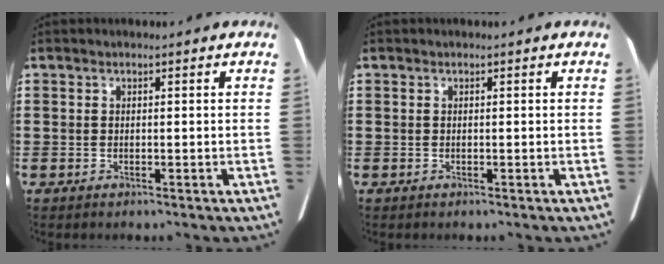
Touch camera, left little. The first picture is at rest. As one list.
[{"total": 0.0}]